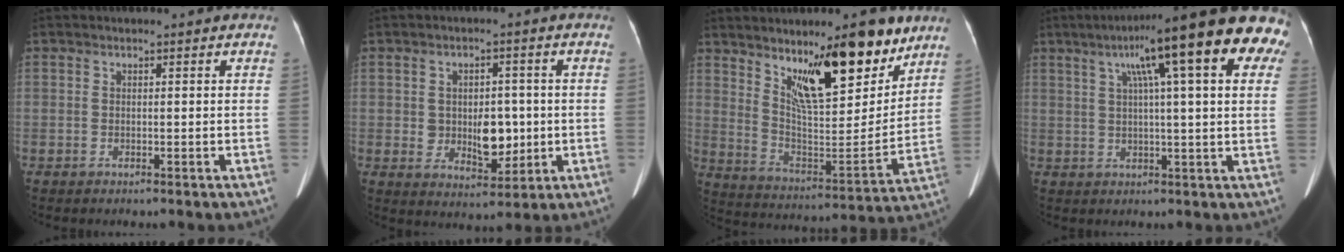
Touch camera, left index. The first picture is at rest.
{"total": 6.7, "force": [-0.3, 4.1, 5.2], "torque": [-0.080, 0.004, 0.005]}
{"total": 17.5, "force": [11.6, 4.1, 12.4], "torque": [-0.182, -0.024, 0.198]}
{"total": 18.9, "force": [10.0, 1.7, 16.0], "torque": [-0.231, 0.041, 0.121]}